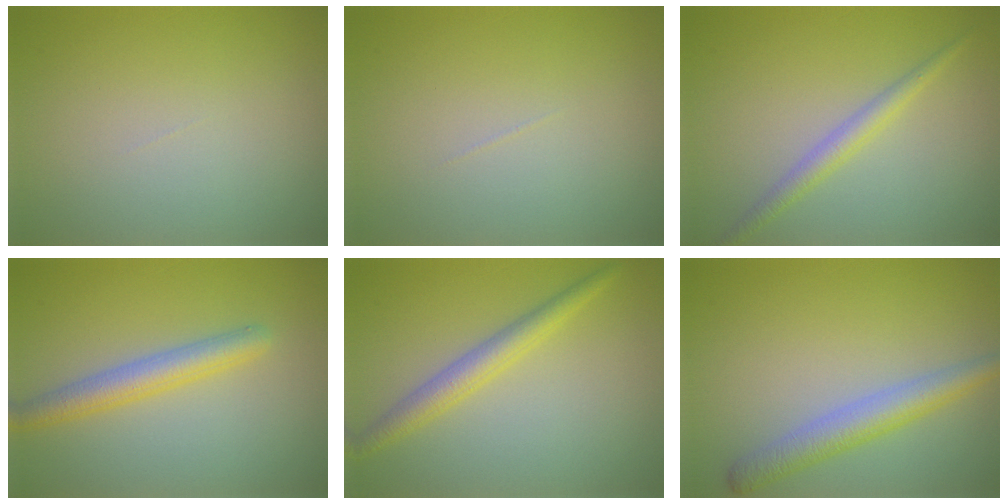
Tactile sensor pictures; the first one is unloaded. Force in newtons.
{"total": 0.0}
{"total": 2.1, "press": 2.1, "slide": 0.1}
{"total": 3.3, "press": 3.3, "slide": 0.1}
{"total": 2.9, "press": 2.9, "slide": 0.1}
{"total": 3.7, "press": 3.7, "slide": 0.1}